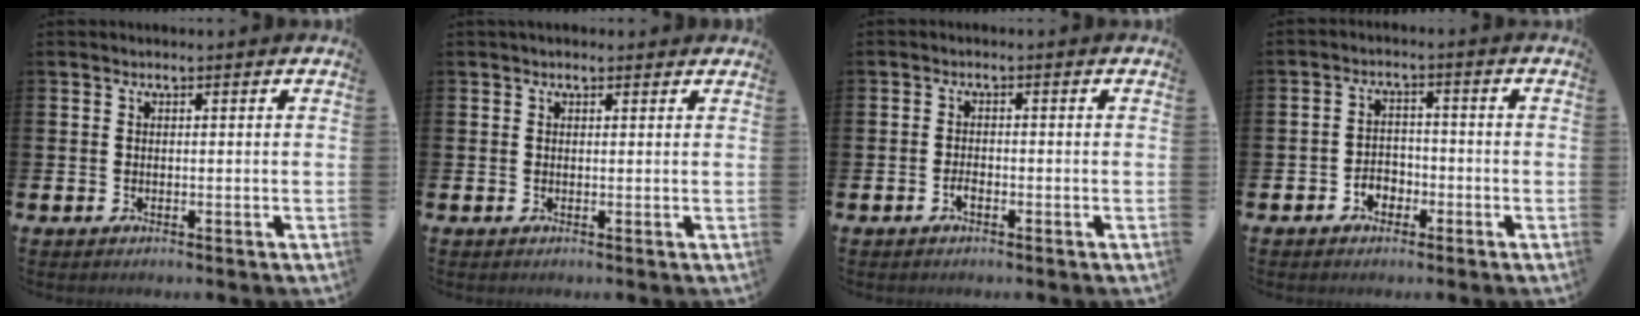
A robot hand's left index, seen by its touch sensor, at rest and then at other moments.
{"total": 0.9, "force": [0.8, 0.5, 0.3], "torque": [0.006, 0.002, 0.011]}
{"total": 1.4, "force": [-0.7, 0.6, 0.9], "torque": [-0.024, 0.002, -0.013]}
{"total": 2.7, "force": [-1.8, 1.9, 0.7], "torque": [-0.016, 0.007, -0.041]}